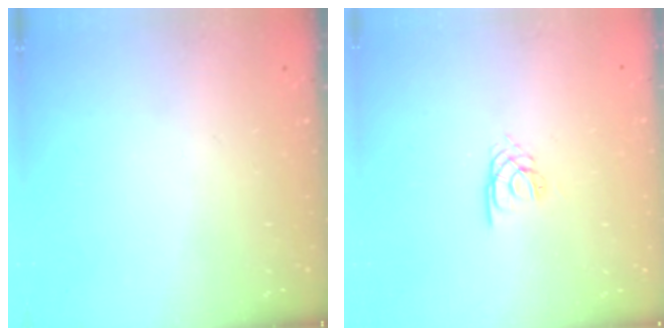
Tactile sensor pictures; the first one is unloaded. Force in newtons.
{"total": 2.1, "press": 2.1, "slide": 0.2}